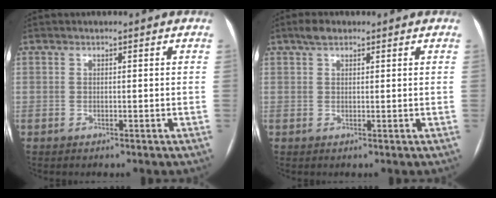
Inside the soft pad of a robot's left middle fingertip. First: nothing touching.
{"total": 2.2, "force": [1.6, 1.0, 1.2], "torque": [-0.026, 0.013, 0.028]}